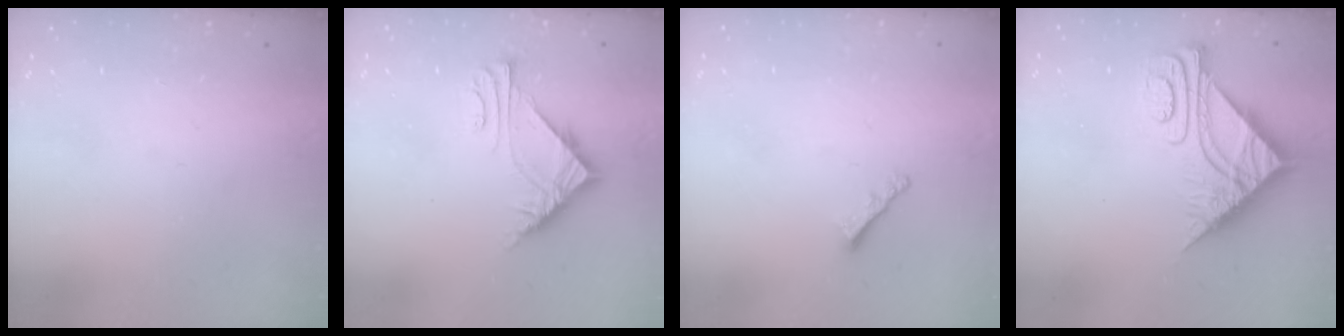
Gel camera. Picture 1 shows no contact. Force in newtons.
{"total": 7.0, "press": 7.0, "slide": 0.4}
{"total": 1.9, "press": 1.9, "slide": 0.5}
{"total": 9.0, "press": 9.0, "slide": 0.9}